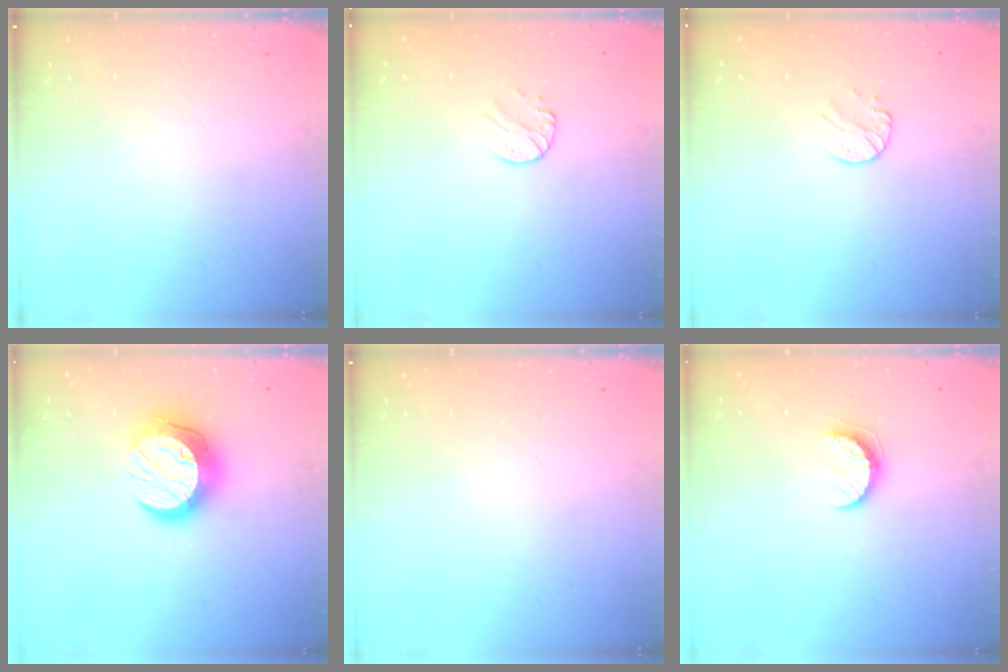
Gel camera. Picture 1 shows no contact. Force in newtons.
{"total": 5.5, "press": 5.5, "slide": 0.6}
{"total": 5.5, "press": 5.5, "slide": 0.6}
{"total": 14.3, "press": 14.3, "slide": 1.0}
{"total": 0.0}
{"total": 7.5, "press": 7.4, "slide": 0.4}